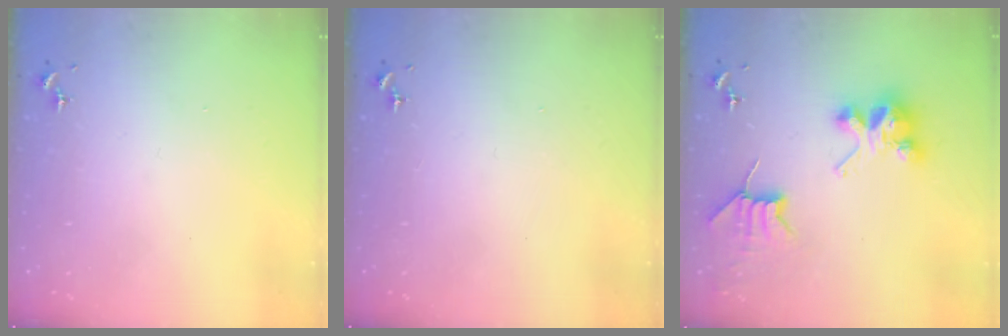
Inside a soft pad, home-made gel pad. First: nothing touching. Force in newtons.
{"total": 0.0}
{"total": 8.7, "press": 8.6, "slide": 0.6}